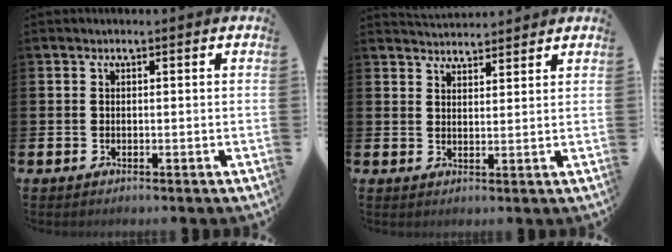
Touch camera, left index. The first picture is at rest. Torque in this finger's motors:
{"motor_torque": [0.81, -0.98, 0.42, 0.03]}